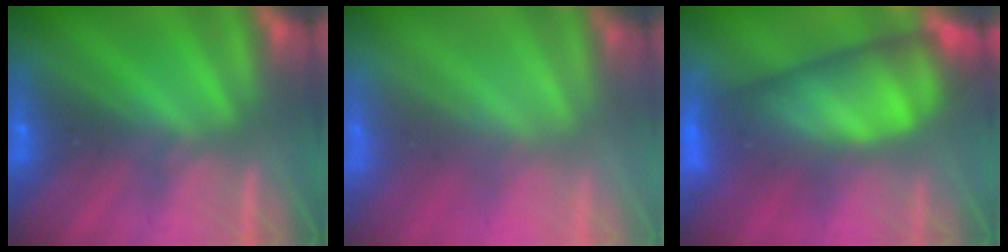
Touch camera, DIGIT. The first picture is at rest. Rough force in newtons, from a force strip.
{"total": 8.4}
{"total": 7.3}